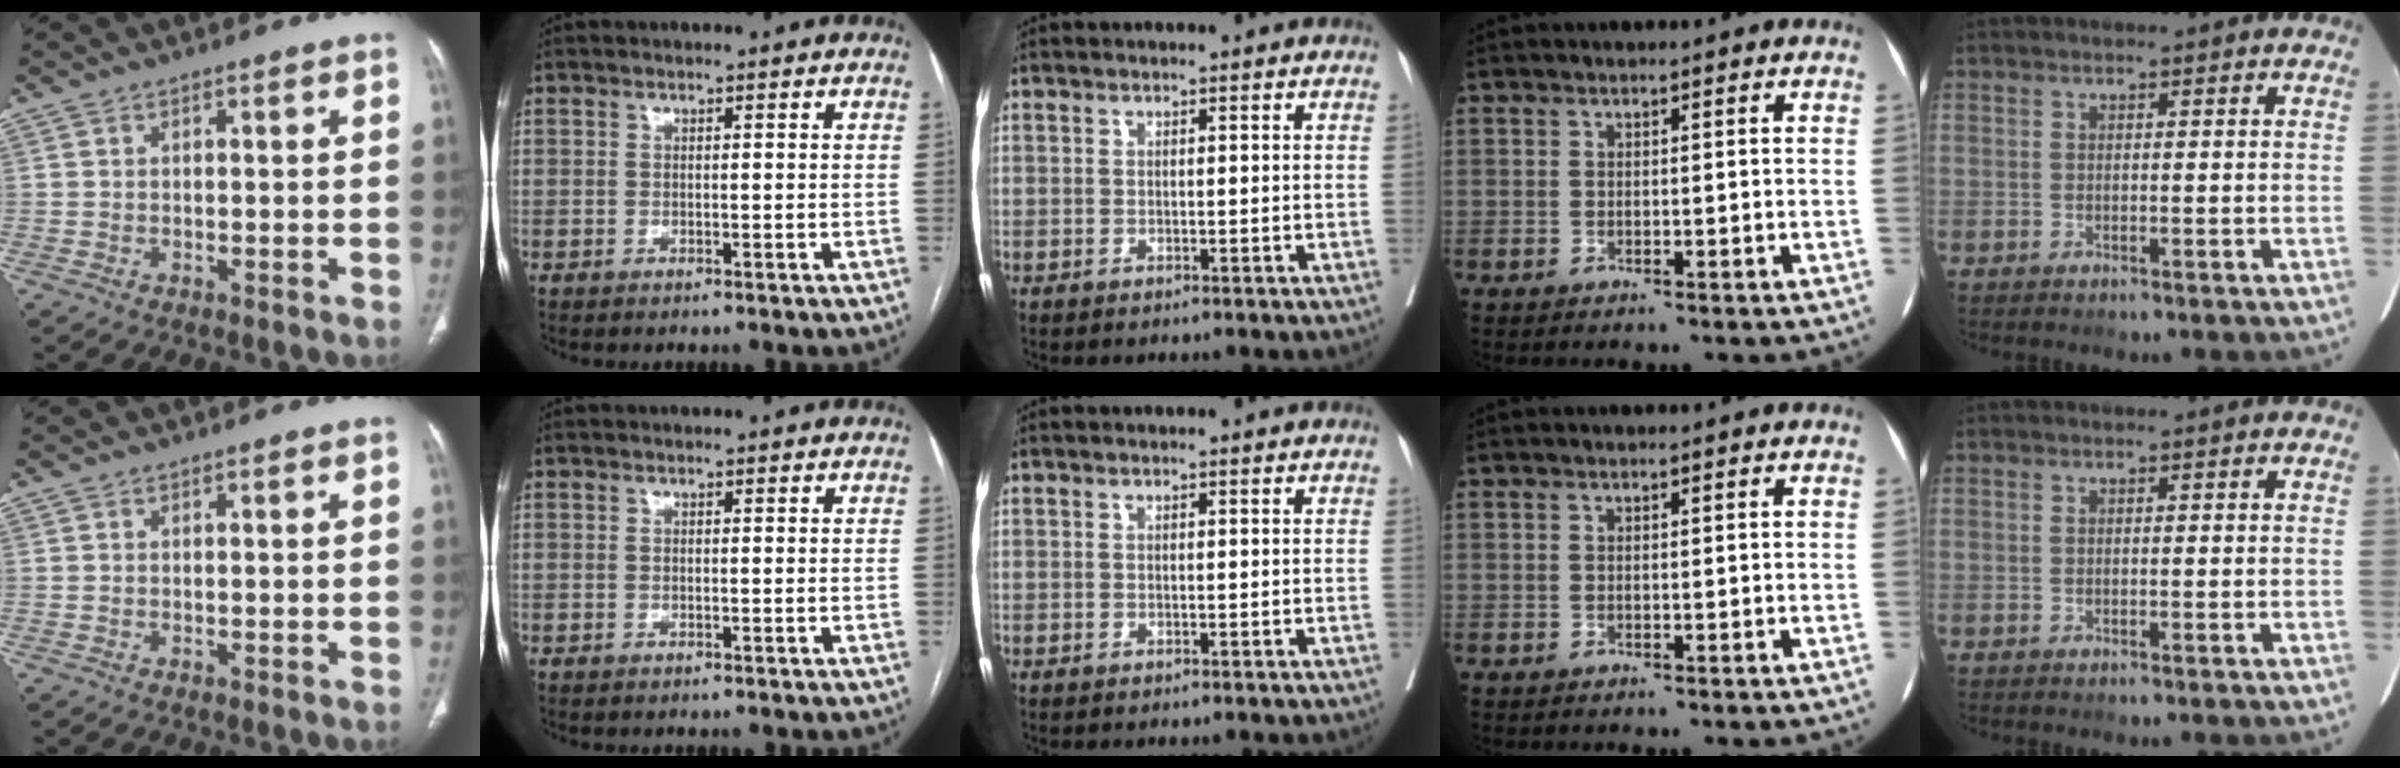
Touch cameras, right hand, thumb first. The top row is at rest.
{}